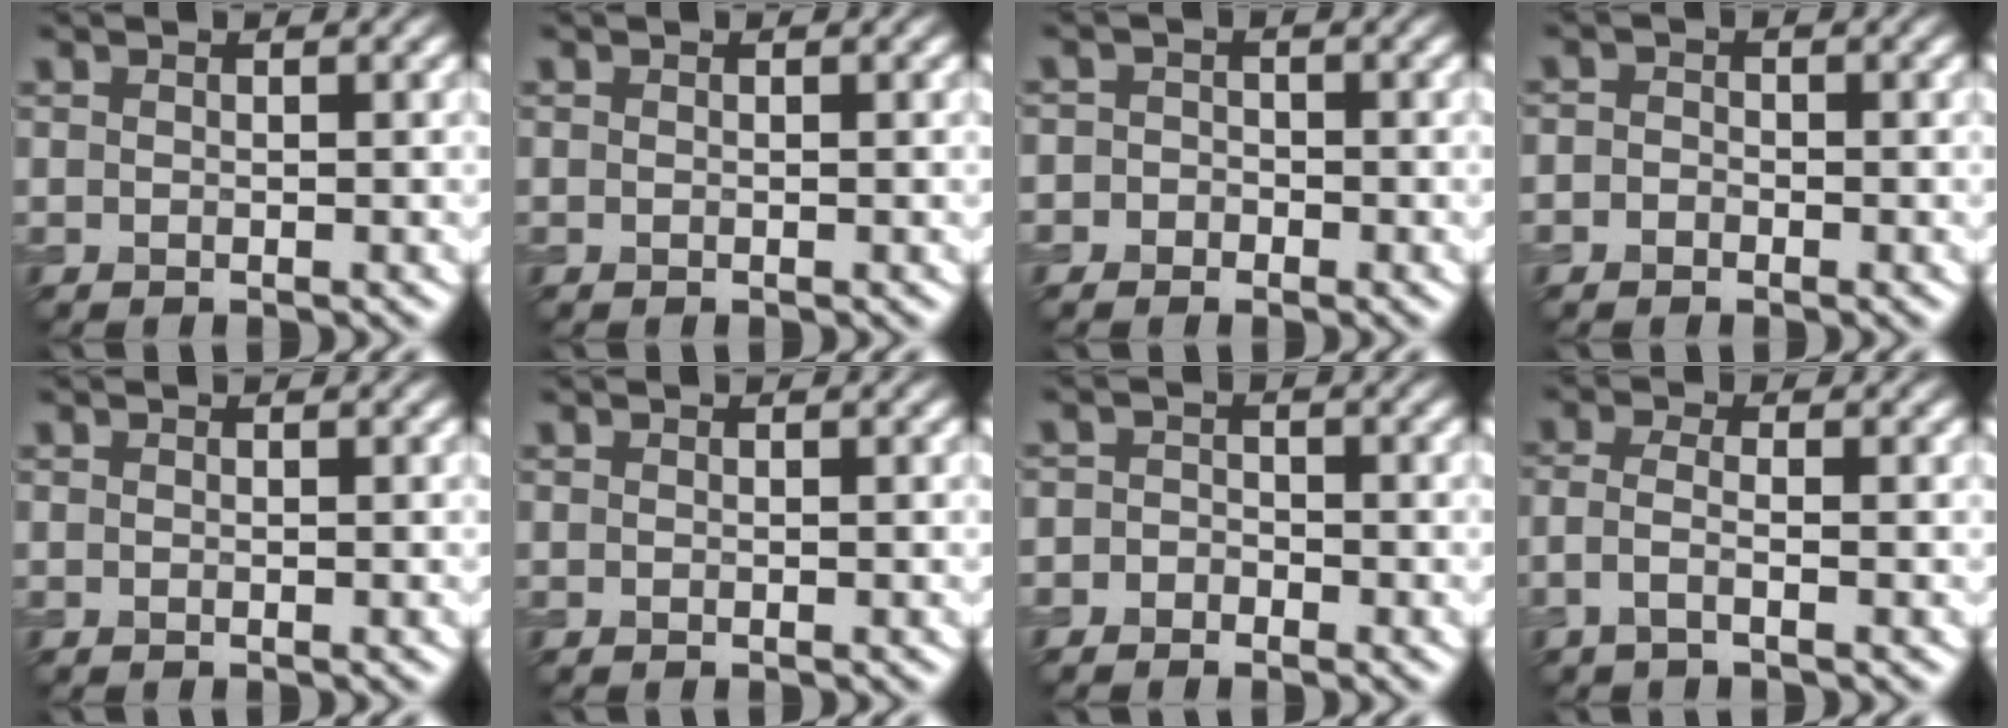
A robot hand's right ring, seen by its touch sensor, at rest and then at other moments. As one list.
[{"total": 0.0}, {"total": 2.0, "force": [-0.5, 1.9, 0.5], "torque": [0.020, 0.013, -0.033]}, {"total": 1.3, "force": [-0.5, 1.1, 0.5], "torque": [0.003, 0.002, -0.020]}, {"total": 0.0}, {"total": 0.0}, {"total": 1.7, "force": [-0.9, 1.3, 0.3], "torque": [0.016, 0.007, -0.026]}, {"total": 2.0, "force": [-1.0, 0.6, 1.7], "torque": [-0.041, 0.001, -0.029]}]